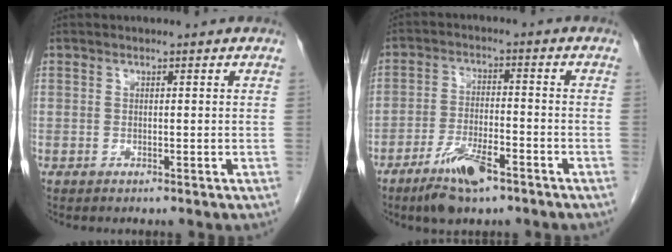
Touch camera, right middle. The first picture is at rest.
{"total": 7.9, "force": [-5.1, 2.2, 5.5], "torque": [-0.111, -0.008, -0.090]}